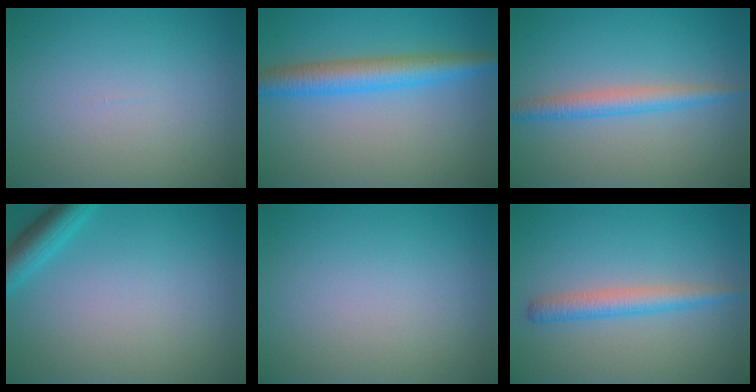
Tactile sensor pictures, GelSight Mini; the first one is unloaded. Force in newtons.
{"total": 4.7, "press": 4.7, "slide": 0.0}
{"total": 2.7, "press": 2.7, "slide": 0.1}
{"total": 2.9, "press": 2.9, "slide": 0.2}
{"total": 0.0}
{"total": 2.7, "press": 2.7, "slide": 0.1}